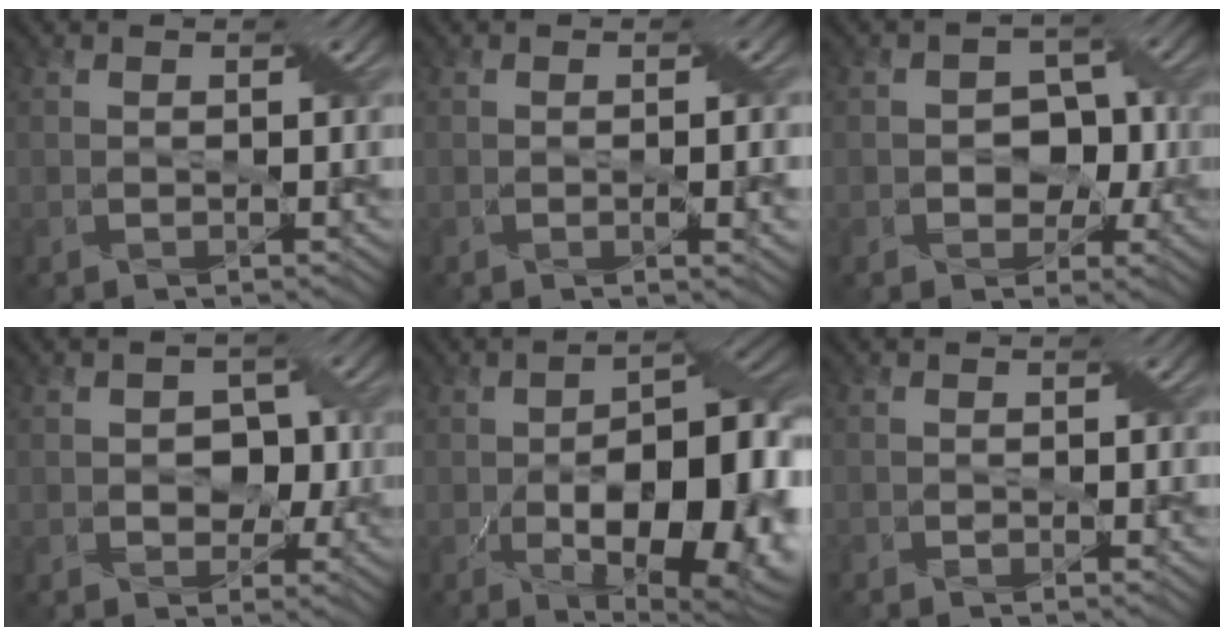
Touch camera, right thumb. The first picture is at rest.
{"total": 3.2, "force": [-0.7, 0.8, 3.0], "torque": [-0.047, -0.001, -0.008]}
{"total": 4.3, "force": [-1.0, 3.6, 2.1], "torque": [-0.019, 0.004, -0.023]}
{"total": 3.4, "force": [-0.5, 2.9, 1.7], "torque": [-0.022, -0.002, -0.015]}
{"total": 15.7, "force": [-4.4, 7.4, 13.2], "torque": [-0.204, -0.025, -0.056]}
{"total": 1.7, "force": [-1.0, 0.9, 1.1], "torque": [-0.019, -0.002, -0.017]}